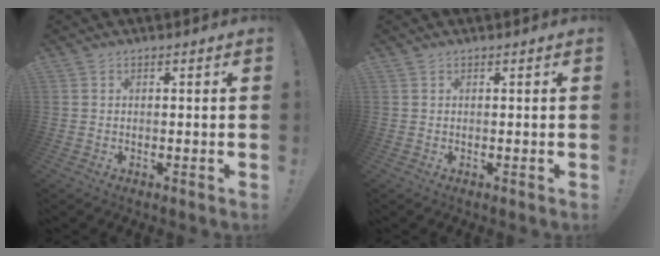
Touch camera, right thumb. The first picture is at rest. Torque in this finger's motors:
{"motor_torque": [-0.15, -0.24, 0.31, -0.27, -0.04]}